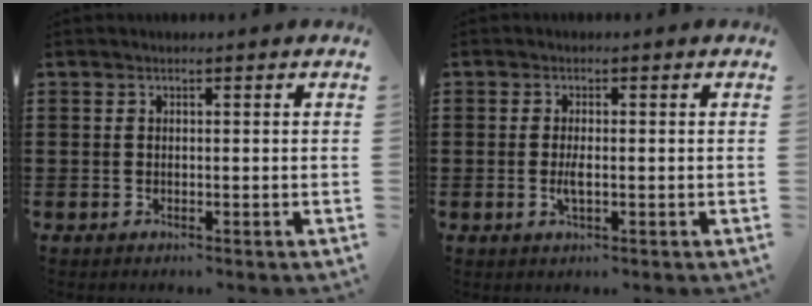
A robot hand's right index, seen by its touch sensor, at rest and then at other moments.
{"total": 2.4, "force": [-0.4, 0.7, 2.2], "torque": [-0.048, -0.004, -0.009]}